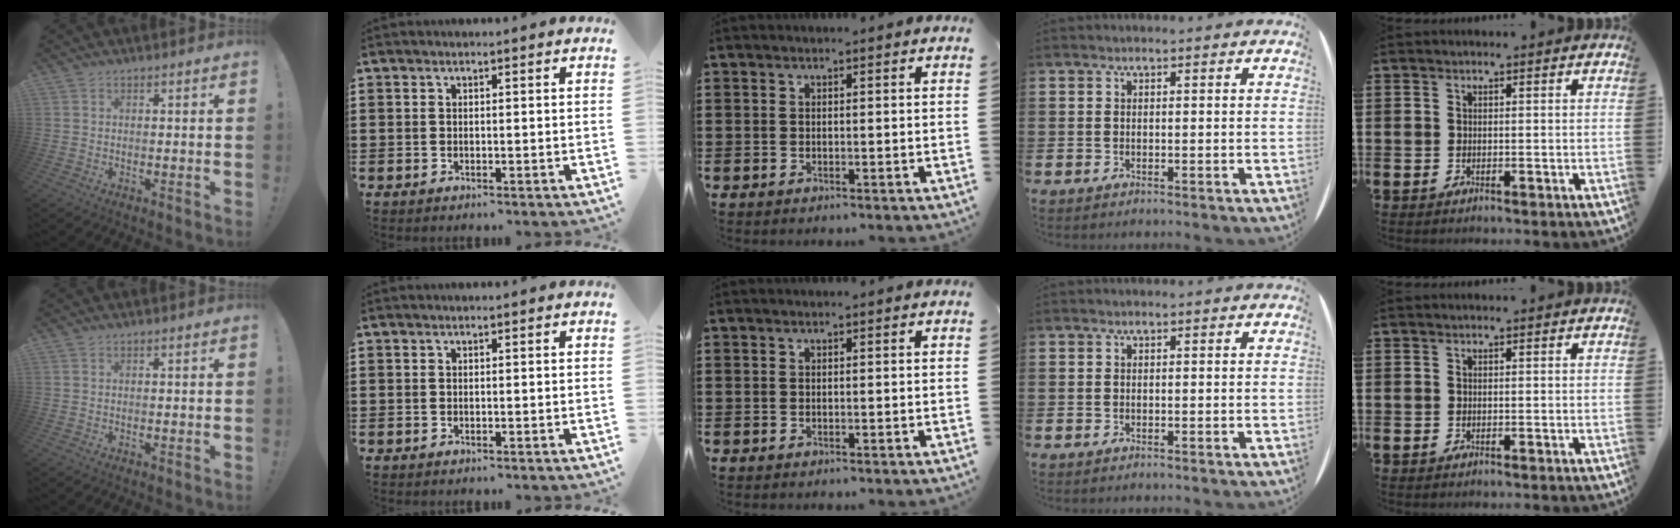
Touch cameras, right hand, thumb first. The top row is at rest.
{}